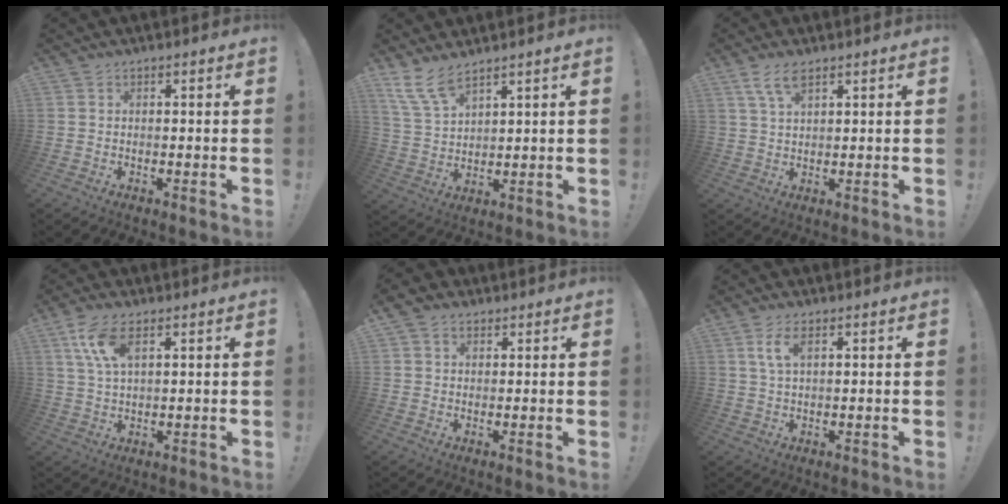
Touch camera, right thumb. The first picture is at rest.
{"total": 8.5, "force": [6.8, 2.6, 4.3], "torque": [-0.093, -0.030, 0.133]}
{"total": 5.7, "force": [3.8, 2.1, 3.8], "torque": [-0.065, -0.012, 0.068]}
{"total": 8.4, "force": [4.1, 3.7, 6.4], "torque": [-0.119, -0.009, 0.074]}
{"total": 4.6, "force": [2.4, 3.5, 2.0], "torque": [-0.028, -0.003, 0.046]}
{"total": 4.7, "force": [2.0, 1.9, 3.9], "torque": [-0.062, -0.004, 0.034]}